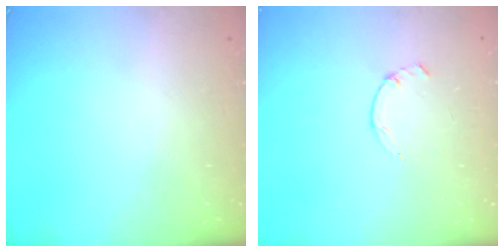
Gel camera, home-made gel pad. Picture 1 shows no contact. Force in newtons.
{"total": 1.3, "press": 1.2, "slide": 0.4}